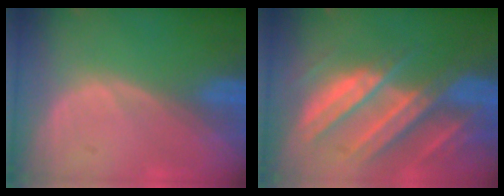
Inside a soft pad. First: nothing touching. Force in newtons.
{"total": 10.6, "press": 9.3, "slide": 5.0}